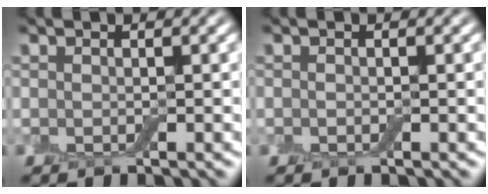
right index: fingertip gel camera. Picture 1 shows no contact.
{"total": 0.0}